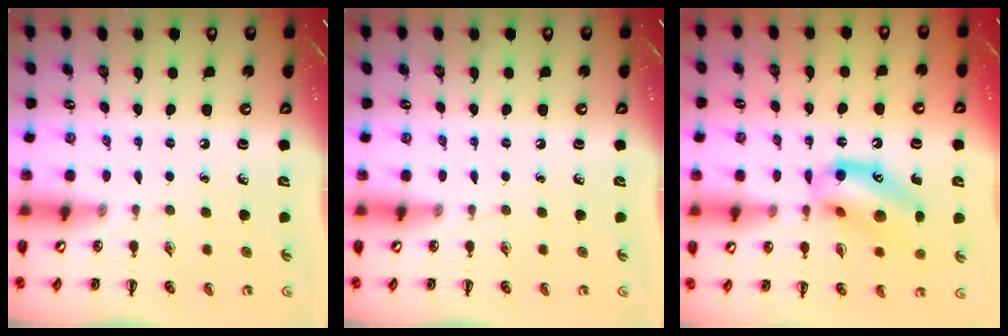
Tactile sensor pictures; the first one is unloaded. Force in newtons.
{"total": 0.0}
{"total": 15.4, "press": 15.1, "slide": 2.6}